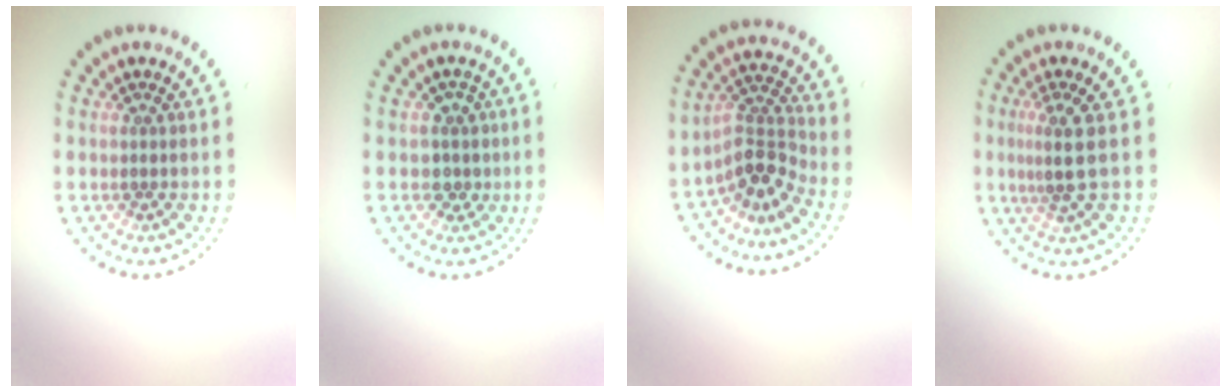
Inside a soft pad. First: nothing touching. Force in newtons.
{"total": 2.0, "press": 1.6, "slide": 1.1}
{"total": 3.8, "press": 2.6, "slide": 2.7}
{"total": 2.6, "press": 2.0, "slide": 1.8}